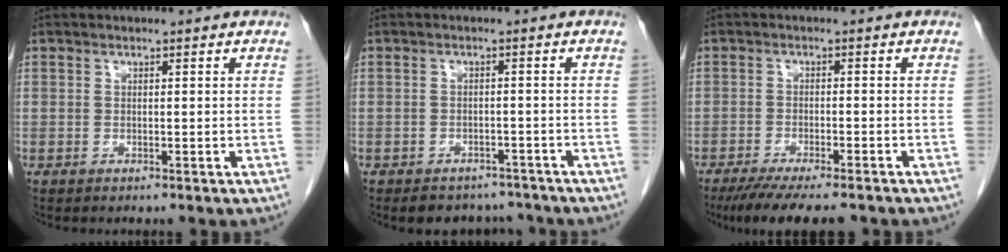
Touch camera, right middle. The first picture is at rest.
{"total": 5.9, "force": [-5.2, 2.7, 0.6], "torque": [0.006, 0.008, -0.064]}
{"total": 10.9, "force": [-8.9, 1.8, 5.9], "torque": [-0.083, -0.017, -0.133]}